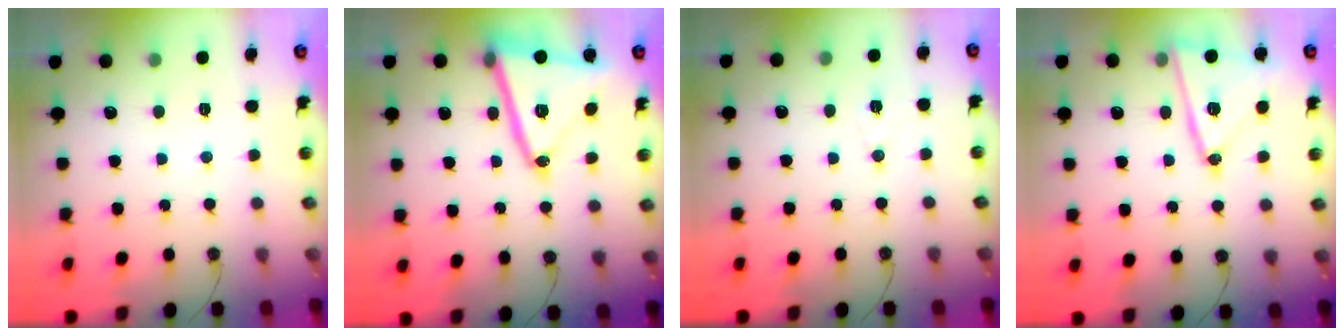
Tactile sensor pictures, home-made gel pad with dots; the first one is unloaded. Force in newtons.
{"total": 21.1, "press": 20.9, "slide": 2.7}
{"total": 6.2, "press": 4.4, "slide": 4.4}
{"total": 16.6, "press": 16.5, "slide": 1.7}